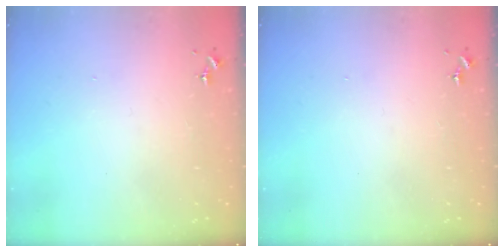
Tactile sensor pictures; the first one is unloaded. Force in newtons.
{"total": 0.0}